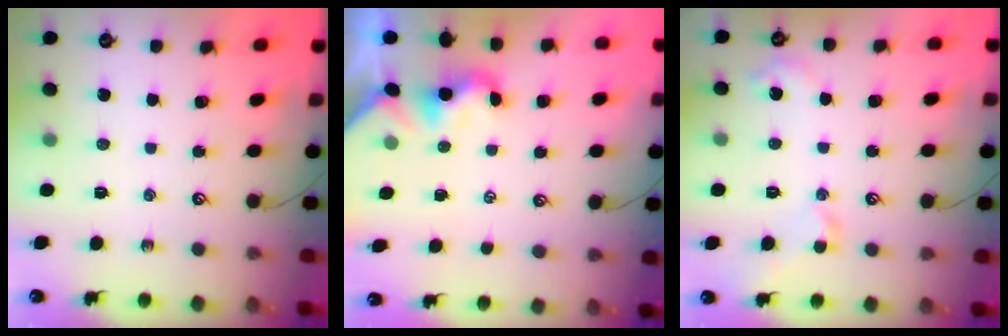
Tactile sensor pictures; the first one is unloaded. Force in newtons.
{"total": 2.2, "press": 2.1, "slide": 0.5}
{"total": 3.9, "press": 3.8, "slide": 0.7}